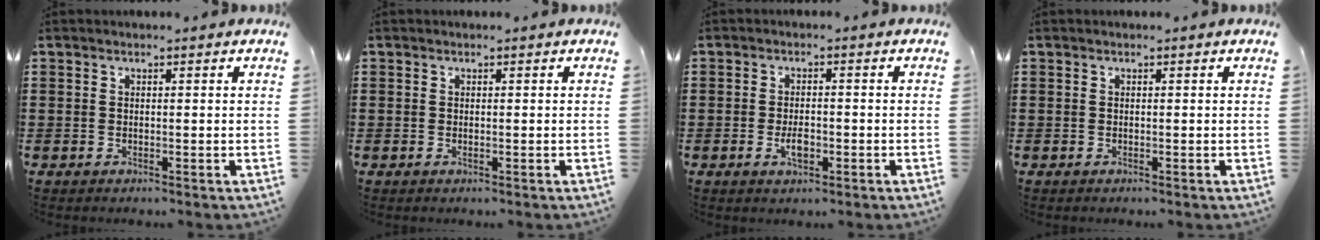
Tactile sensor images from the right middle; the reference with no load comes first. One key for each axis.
{"total": 0.0}
{"total": 3.3, "fx": -1.2, "fy": 1.4, "fz": 2.8, "tx": -0.050, "ty": -0.005, "tz": -0.023}
{"total": 0.0}